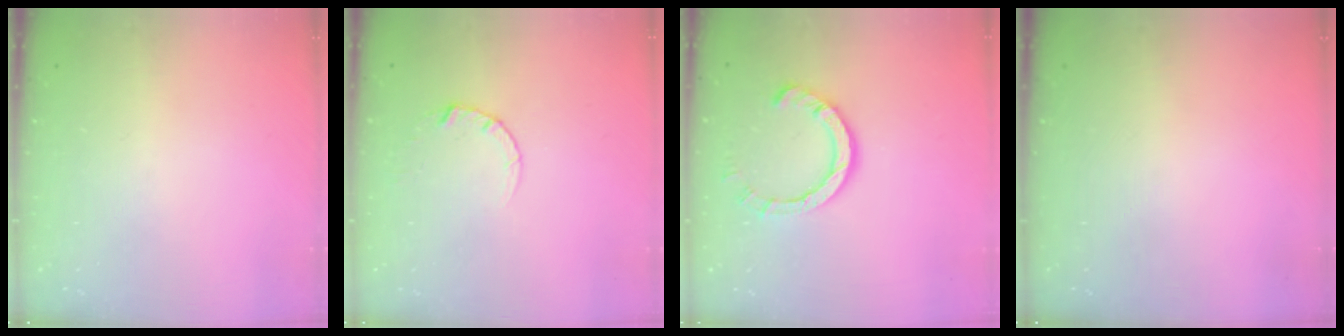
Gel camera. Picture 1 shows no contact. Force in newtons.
{"total": 2.7, "press": 2.7, "slide": 0.2}
{"total": 7.5, "press": 7.4, "slide": 0.9}
{"total": 0.0}